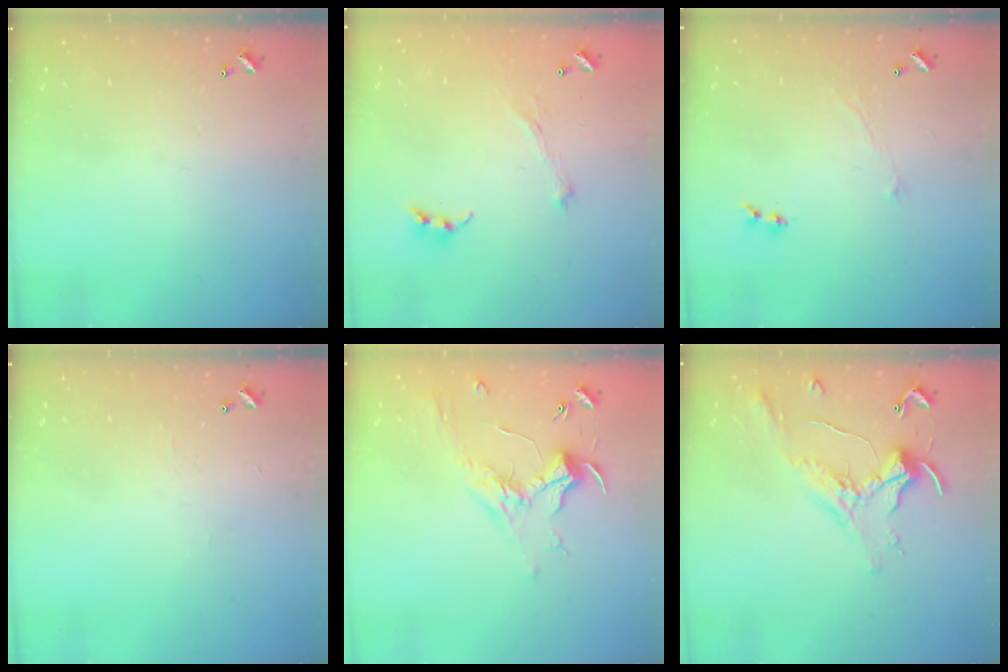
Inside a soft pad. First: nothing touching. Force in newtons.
{"total": 2.1, "press": 2.0, "slide": 0.7}
{"total": 1.2, "press": 0.7, "slide": 1.0}
{"total": 2.2, "press": 2.2, "slide": 0.4}
{"total": 1.8, "press": 1.6, "slide": 0.7}
{"total": 1.1, "press": 1.0, "slide": 0.4}